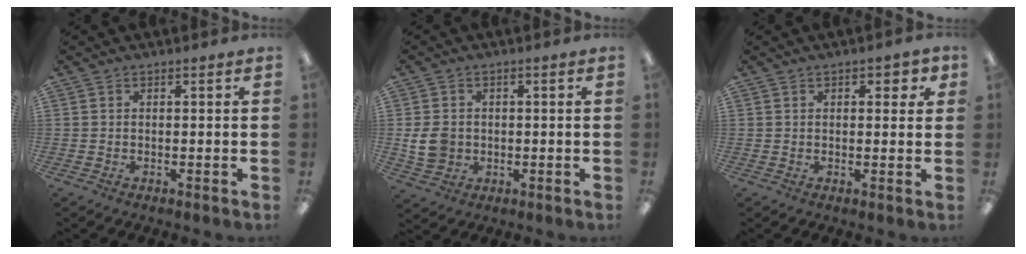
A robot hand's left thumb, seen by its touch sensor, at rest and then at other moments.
{"total": 6.2, "force": [-0.3, 5.3, 3.2], "torque": [-0.073, 0.005, -0.005]}
{"total": 3.0, "force": [1.4, 1.5, 2.1], "torque": [-0.028, -0.001, 0.020]}